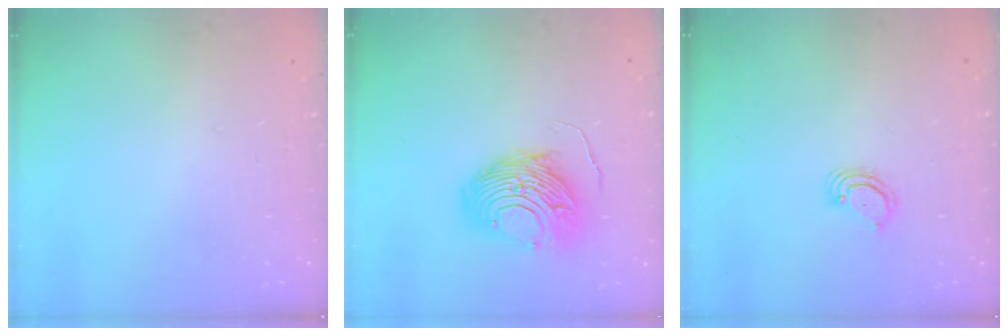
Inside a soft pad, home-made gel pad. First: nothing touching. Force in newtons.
{"total": 13.1, "press": 13.0, "slide": 1.2}
{"total": 3.6, "press": 3.6, "slide": 0.3}